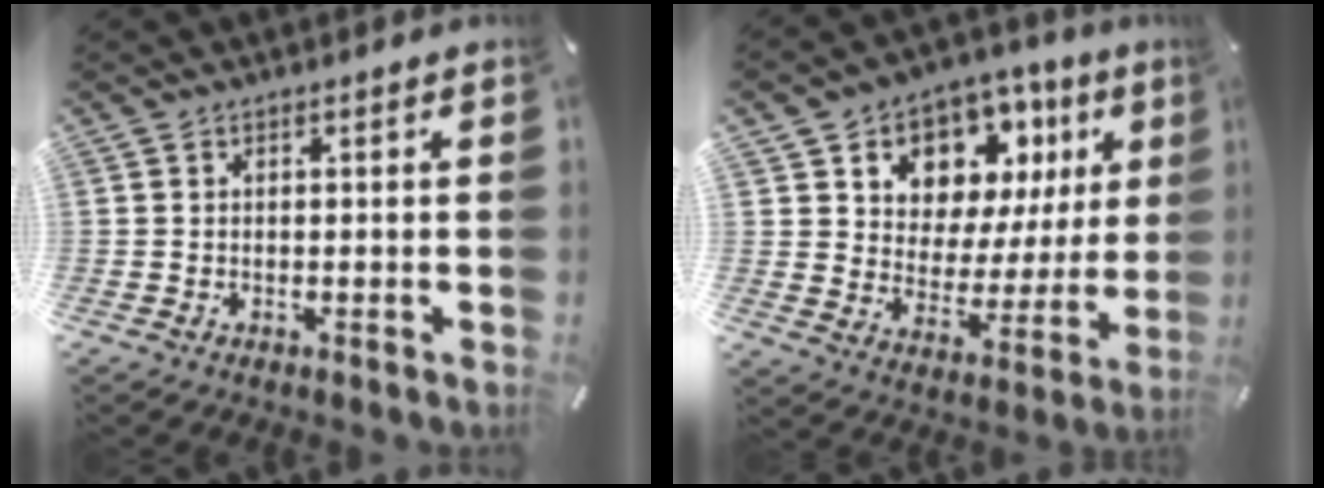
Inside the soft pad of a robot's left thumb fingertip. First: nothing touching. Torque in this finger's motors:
{"motor_torque": [0.72, 0.99, 1.56, -1.21, 0.11]}